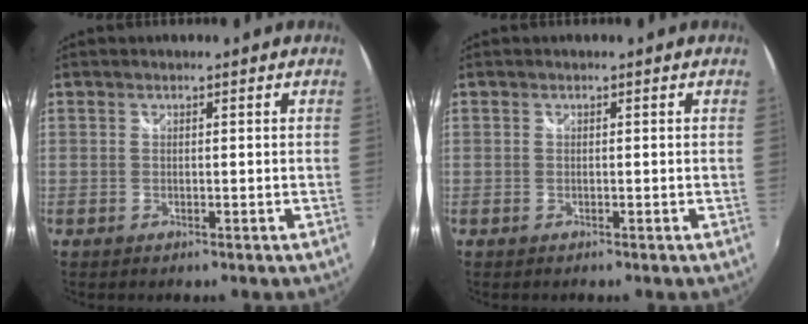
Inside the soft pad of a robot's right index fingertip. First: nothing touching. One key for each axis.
{"total": 0.0}